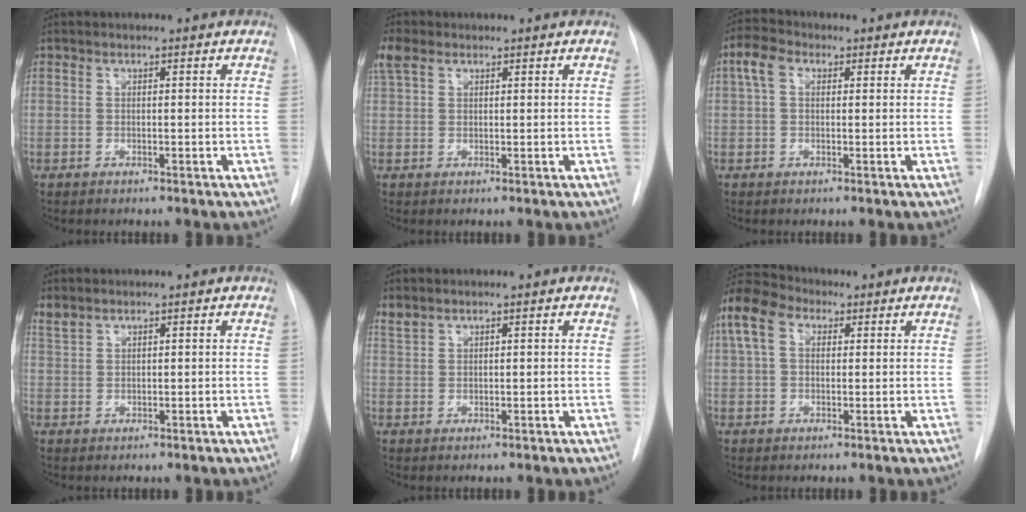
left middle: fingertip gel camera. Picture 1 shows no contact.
{"total": 3.4, "force": [2.0, 2.0, 1.8], "torque": [-0.048, 0.023, 0.044]}
{"total": 4.0, "force": [1.2, 2.6, 2.8], "torque": [-0.068, 0.025, 0.022]}
{"total": 1.6, "force": [1.5, 0.5, 0.5], "torque": [-0.016, 0.013, 0.035]}
{"total": 1.6, "force": [1.4, 0.5, 0.4], "torque": [-0.013, 0.012, 0.034]}
{"total": 8.1, "force": [3.2, 5.2, 5.3], "torque": [-0.132, 0.041, 0.057]}